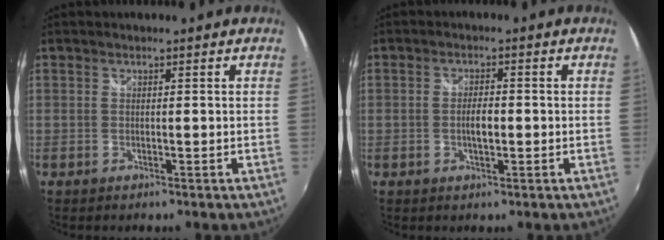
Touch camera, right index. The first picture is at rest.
{"total": 3.1, "force": [-0.5, 1.2, 2.8], "torque": [-0.049, 0.000, -0.009]}